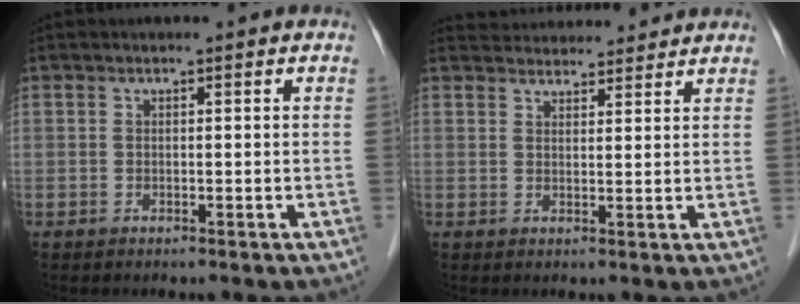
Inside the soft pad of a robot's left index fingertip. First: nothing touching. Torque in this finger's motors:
{"motor_torque": [-0.62, -0.64, 0.04, -0.01]}